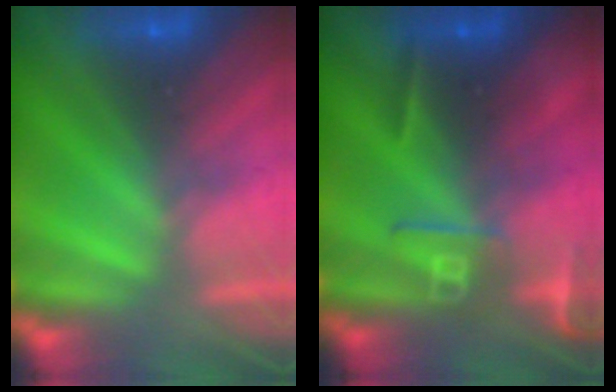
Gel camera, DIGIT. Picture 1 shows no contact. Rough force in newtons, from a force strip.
{"total": 2.7}